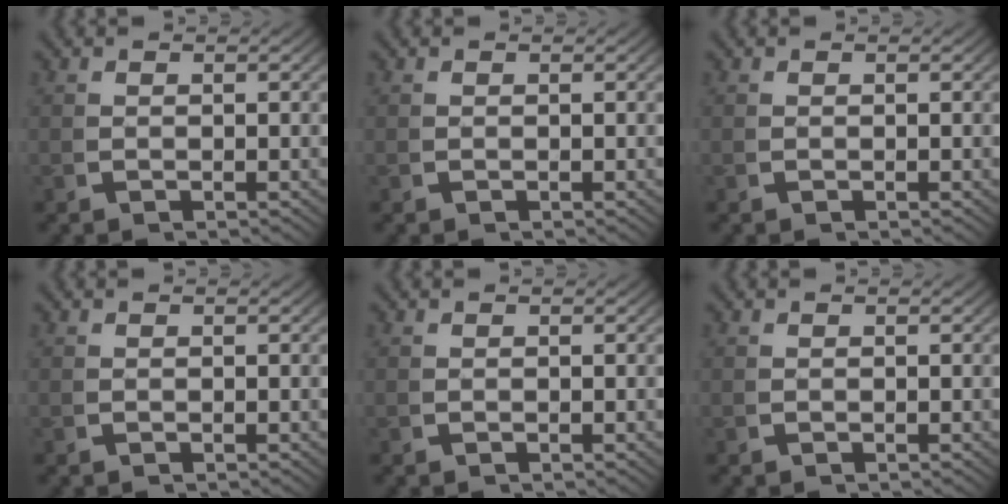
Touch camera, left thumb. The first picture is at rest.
{"total": 0.0}
{"total": 0.0}
{"total": 0.0}
{"total": 0.0}
{"total": 0.0}